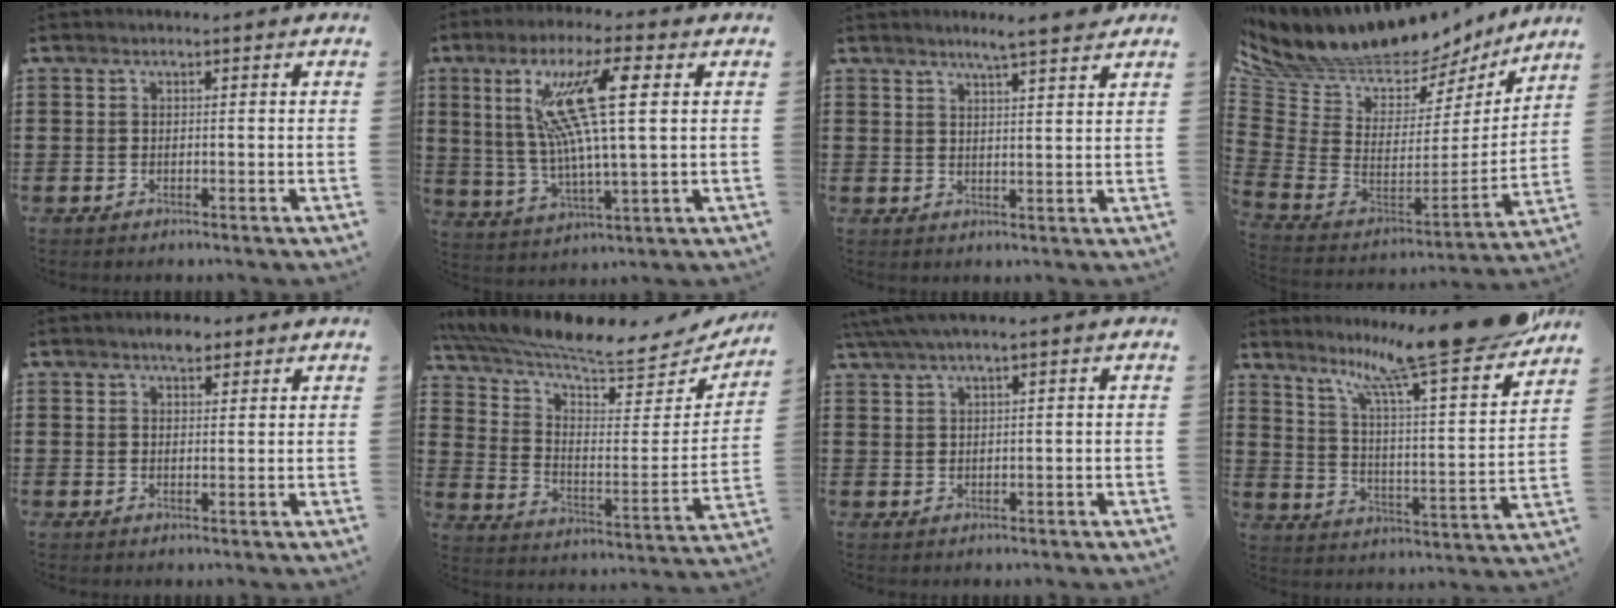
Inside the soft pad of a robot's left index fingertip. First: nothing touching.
{"total": 14.2, "force": [5.5, 2.3, 12.9], "torque": [-0.277, -0.005, 0.085]}
{"total": 3.8, "force": [3.6, -0.3, 1.4], "torque": [-0.038, -0.009, 0.063]}
{"total": 7.5, "force": [6.7, 2.5, 2.2], "torque": [-0.076, -0.068, 0.114]}
{"total": 2.8, "force": [2.3, 1.2, 1.1], "torque": [-0.018, 0.003, 0.039]}
{"total": 7.9, "force": [7.0, 0.6, 3.6], "torque": [-0.096, -0.063, 0.115]}
{"total": 2.4, "force": [1.6, 0.1, 1.9], "torque": [-0.037, 0.003, 0.029]}
{"total": 15.5, "force": [13.2, 0.7, 8.1], "torque": [-0.143, -0.091, 0.210]}